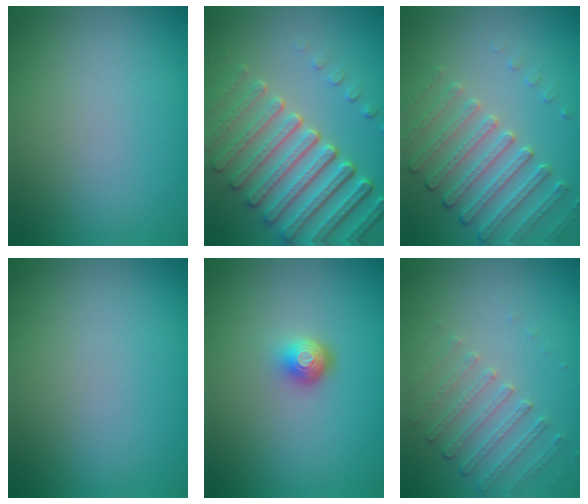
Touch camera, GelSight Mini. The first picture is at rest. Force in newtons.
{"total": 7.5, "press": 5.6, "slide": 5.0}
{"total": 3.3, "press": 3.0, "slide": 1.4}
{"total": 0.0}
{"total": 2.3, "press": 1.5, "slide": 1.7}
{"total": 1.9, "press": 1.5, "slide": 1.2}